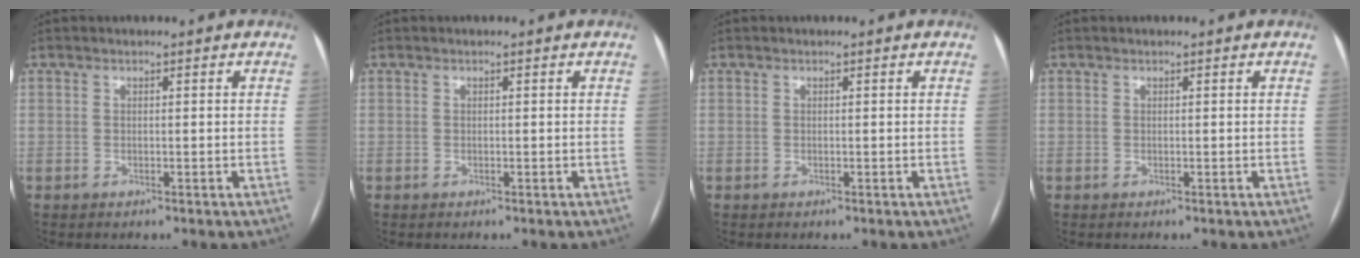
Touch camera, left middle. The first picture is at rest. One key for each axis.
{"total": 0.0}
{"total": 0.0}
{"total": 0.0}